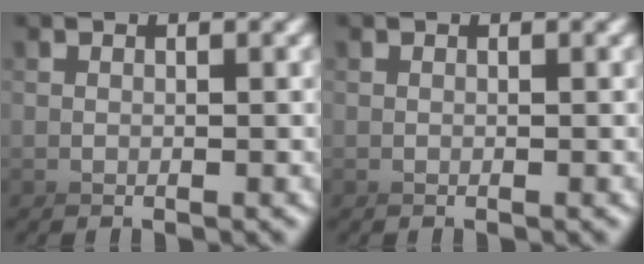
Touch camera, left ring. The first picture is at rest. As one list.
[{"total": 0.0}]